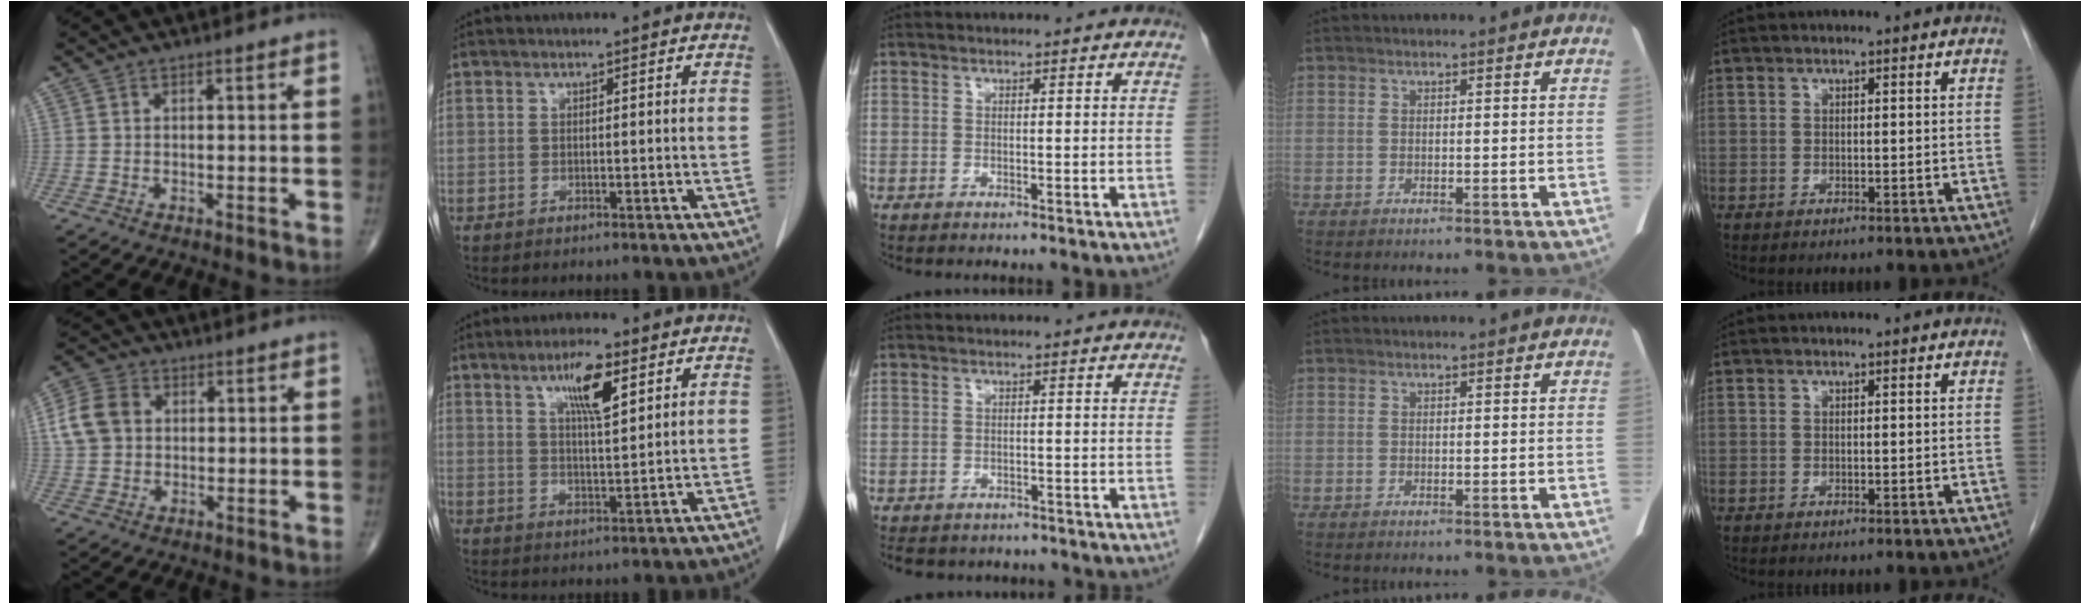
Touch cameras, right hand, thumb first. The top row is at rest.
{"thumb": {"total": 7.9, "force": [1.4, 6.3, 4.7], "torque": [-0.087, 0.011, 0.022]}, "index": {"total": 7.2, "force": [3.7, 1.2, 6.0], "torque": [-0.108, 0.000, 0.063]}, "middle": {"total": 9.0, "force": [-7.9, 3.6, 2.4], "torque": [-0.050, -0.001, -0.095]}}